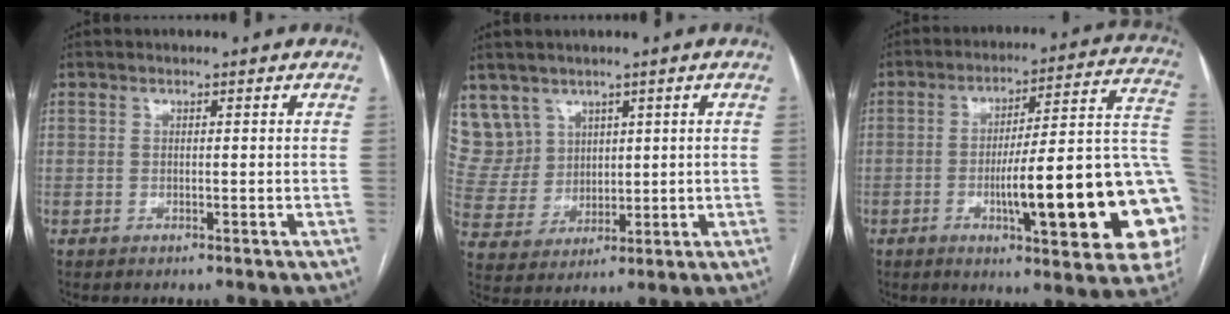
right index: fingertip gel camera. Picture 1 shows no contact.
{"total": 8.8, "force": [5.6, 6.8, 0.4], "torque": [-0.018, 0.027, 0.128]}
{"total": 23.4, "force": [-5.5, 3.4, 22.5], "torque": [-0.221, 0.018, -0.068]}